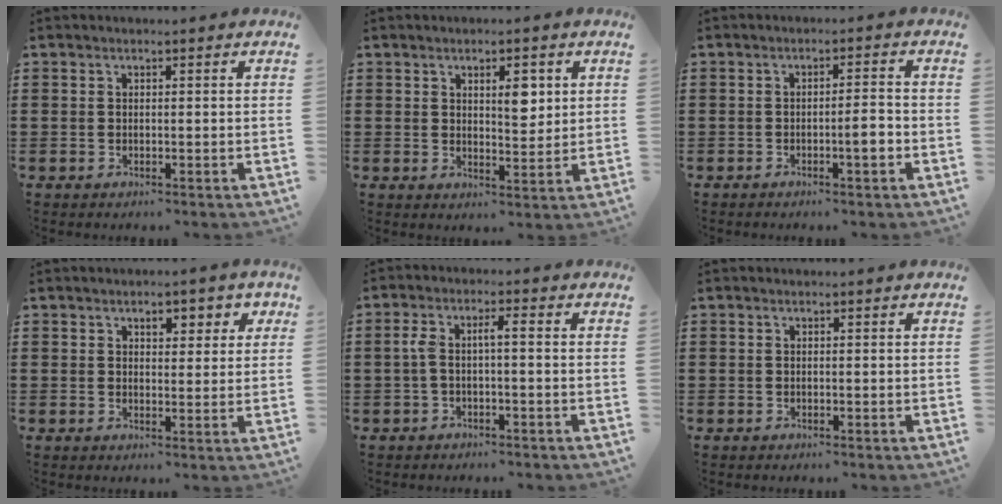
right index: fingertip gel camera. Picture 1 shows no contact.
{"total": 4.6, "force": [1.8, 2.0, 3.7], "torque": [-0.055, -0.002, 0.025]}
{"total": 3.5, "force": [-1.2, 0.3, 3.3], "torque": [-0.056, -0.001, -0.023]}
{"total": 3.3, "force": [1.7, 1.8, 2.2], "torque": [-0.027, 0.000, 0.020]}
{"total": 3.2, "force": [-0.4, 0.5, 3.1], "torque": [-0.075, 0.000, -0.016]}
{"total": 0.0}